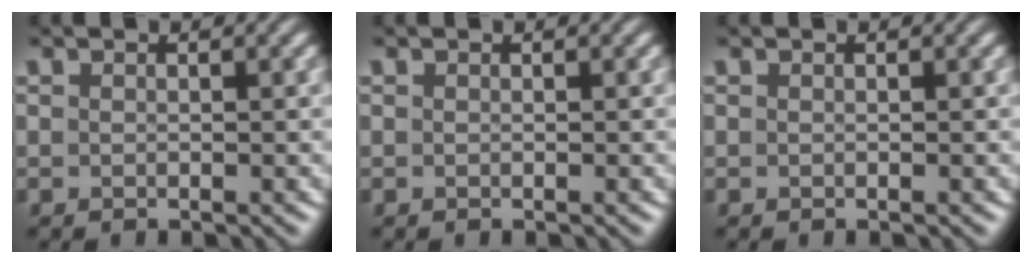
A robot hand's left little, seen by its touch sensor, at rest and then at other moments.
{"total": 0.0}
{"total": 0.0}